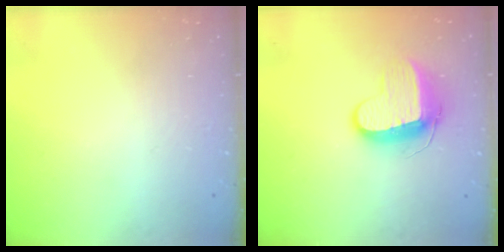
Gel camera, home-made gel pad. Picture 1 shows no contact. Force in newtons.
{"total": 10.3, "press": 10.3, "slide": 1.0}